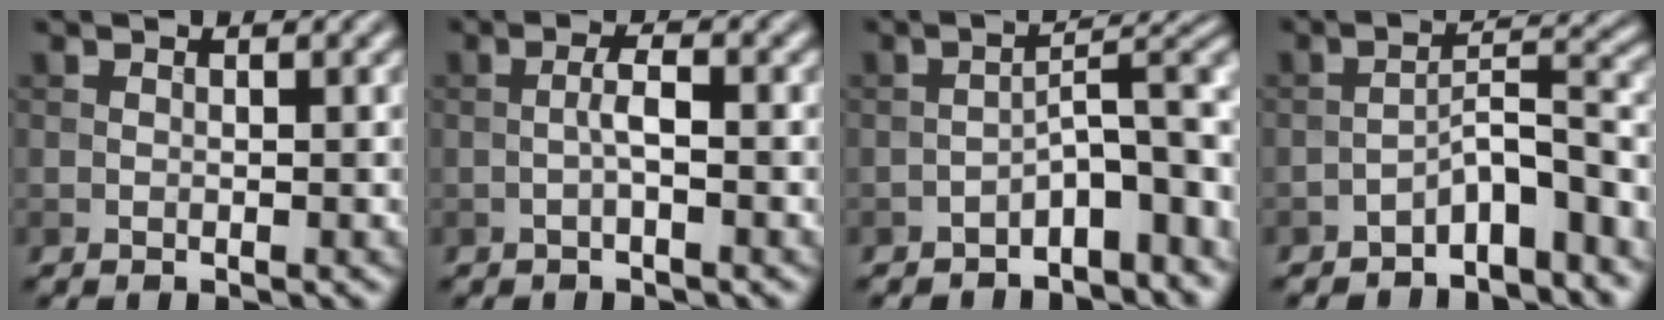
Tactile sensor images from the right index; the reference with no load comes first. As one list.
[{"total": 1.7, "force": [-0.5, 0.2, 1.6], "torque": [-0.033, 0.006, -0.012]}, {"total": 6.5, "force": [-3.6, 2.2, 4.9], "torque": [-0.061, 0.016, -0.061]}, {"total": 6.4, "force": [-4.5, 1.8, 4.1], "torque": [-0.052, 0.020, -0.076]}]